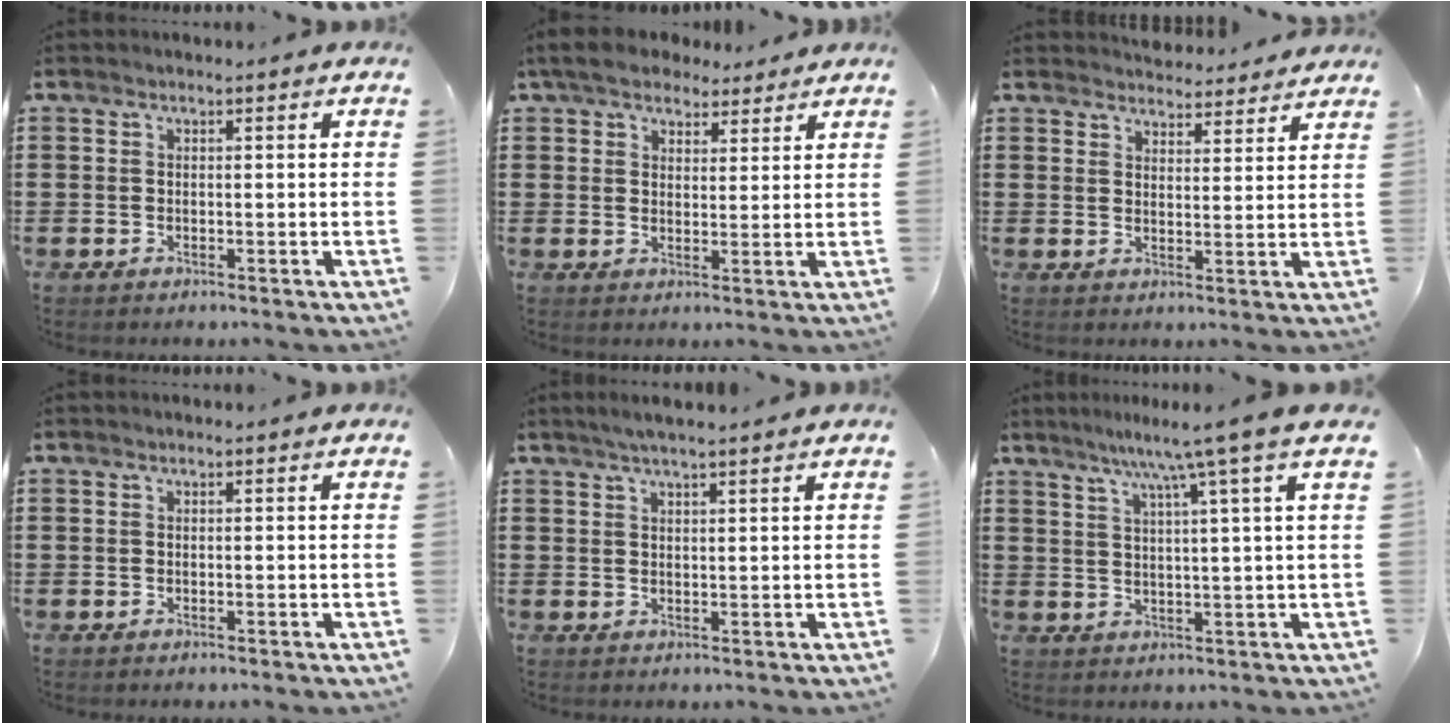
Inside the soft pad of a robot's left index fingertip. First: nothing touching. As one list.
[{"total": 5.4, "force": [4.4, 2.4, 1.8], "torque": [-0.052, 0.003, 0.083]}, {"total": 3.8, "force": [3.8, 0.5, 0.0], "torque": [-0.004, -0.021, 0.069]}, {"total": 0.0}, {"total": 2.3, "force": [1.9, 0.0, 1.3], "torque": [-0.028, 0.004, 0.034]}, {"total": 6.9, "force": [4.5, -1.4, 5.0], "torque": [-0.110, -0.011, 0.072]}]